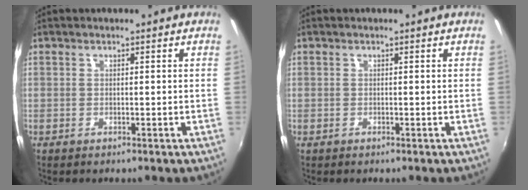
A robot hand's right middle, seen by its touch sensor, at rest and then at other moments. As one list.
[{"total": 0.0}]